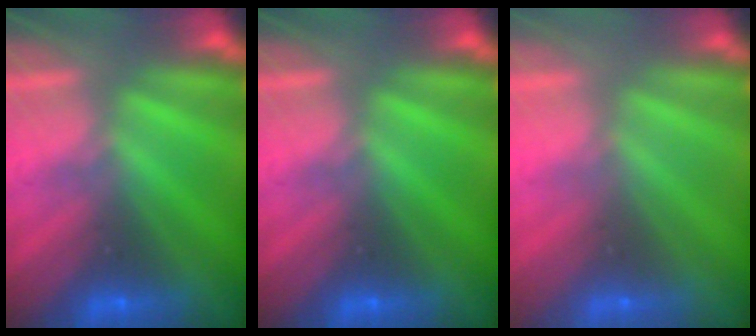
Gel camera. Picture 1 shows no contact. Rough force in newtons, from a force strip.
{"total": 0.0}
{"total": 3.0}